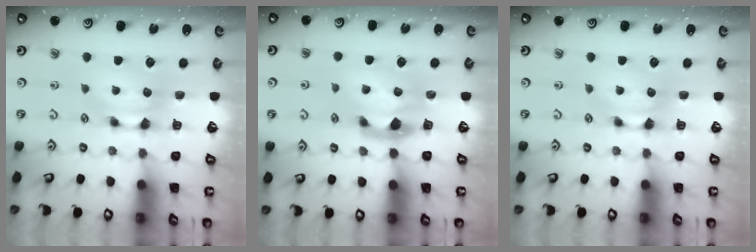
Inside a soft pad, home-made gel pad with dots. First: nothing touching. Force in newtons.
{"total": 2.9, "press": 2.6, "slide": 1.3}
{"total": 0.0}